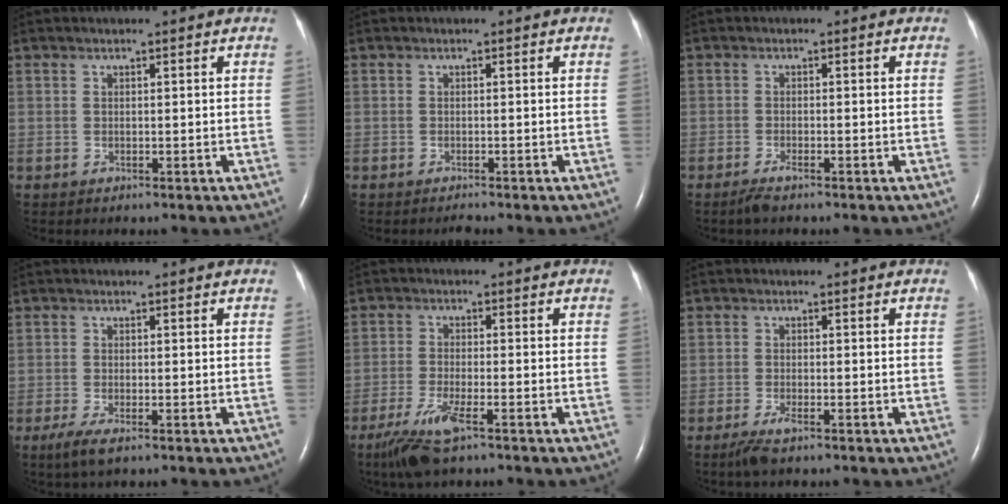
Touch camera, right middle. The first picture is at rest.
{"total": 0.5, "force": [-0.5, -0.1, 0.1], "torque": [-0.005, -0.002, -0.007]}
{"total": 1.8, "force": [-1.4, 0.2, 1.1], "torque": [-0.034, -0.006, -0.027]}
{"total": 3.0, "force": [-1.8, 0.5, 2.4], "torque": [-0.058, -0.010, -0.039]}
{"total": 6.7, "force": [-4.3, 0.9, 5.0], "torque": [-0.112, -0.017, -0.079]}
{"total": 2.8, "force": [-2.0, 0.4, 1.9], "torque": [-0.050, -0.007, -0.039]}